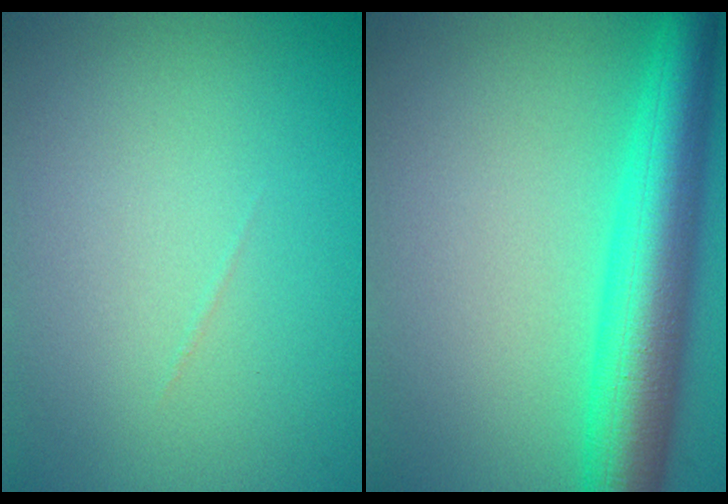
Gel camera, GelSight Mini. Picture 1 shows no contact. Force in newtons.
{"total": 7.8, "press": 7.8, "slide": 0.1}